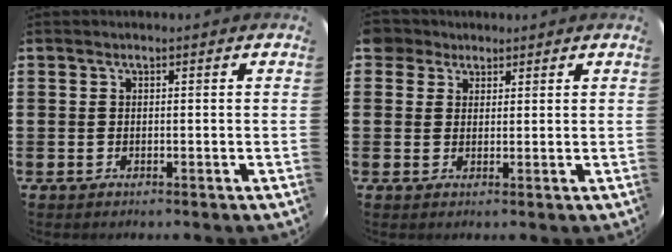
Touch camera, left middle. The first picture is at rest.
{"total": 2.5, "force": [2.0, 1.5, 0.0], "torque": [0.000, 0.003, 0.038]}